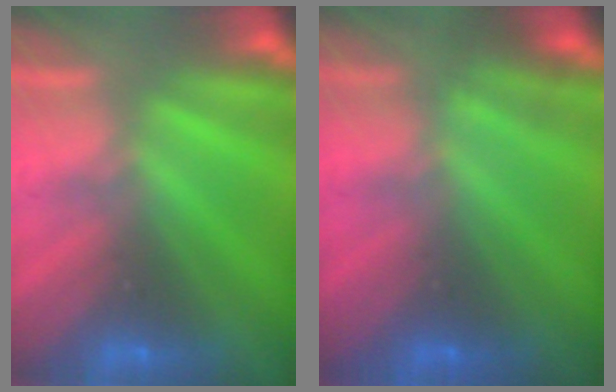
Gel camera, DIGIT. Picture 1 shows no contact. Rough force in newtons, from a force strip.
{"total": 4.7}